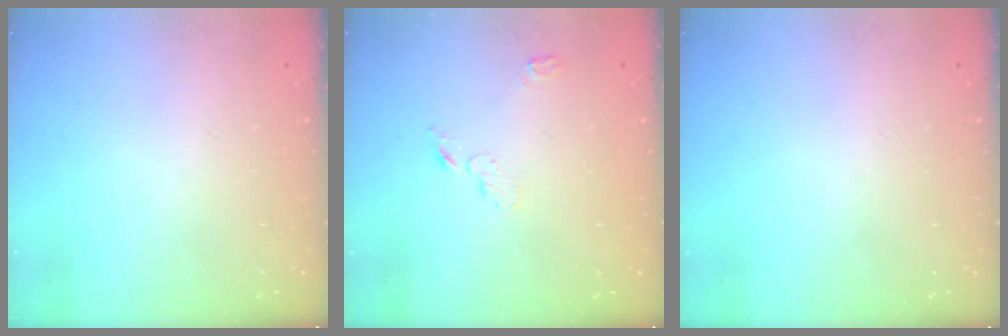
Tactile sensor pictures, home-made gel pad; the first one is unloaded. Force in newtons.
{"total": 4.0, "press": 4.0, "slide": 0.4}
{"total": 0.0}